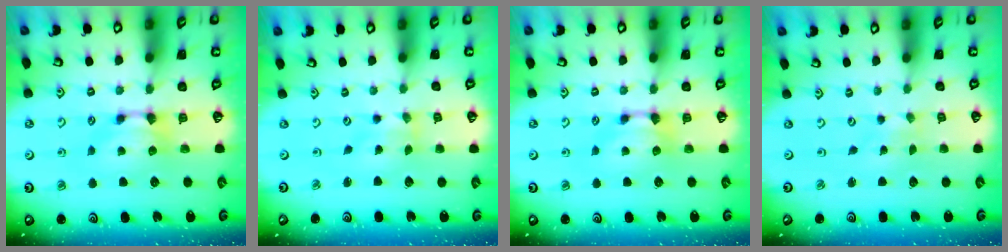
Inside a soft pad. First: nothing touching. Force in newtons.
{"total": 2.0, "press": 1.7, "slide": 1.0}
{"total": 0.0}
{"total": 6.1, "press": 6.0, "slide": 0.4}